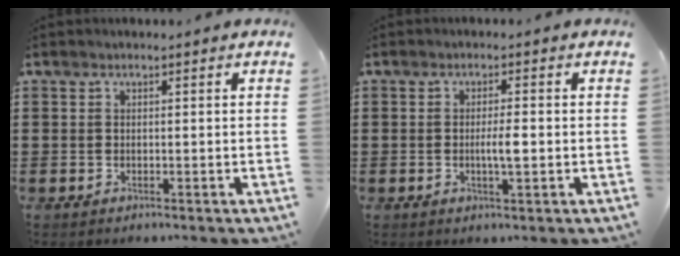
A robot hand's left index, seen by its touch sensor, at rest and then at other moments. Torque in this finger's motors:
{"motor_torque": [0.33, 0.08, 0.08, 0.04]}